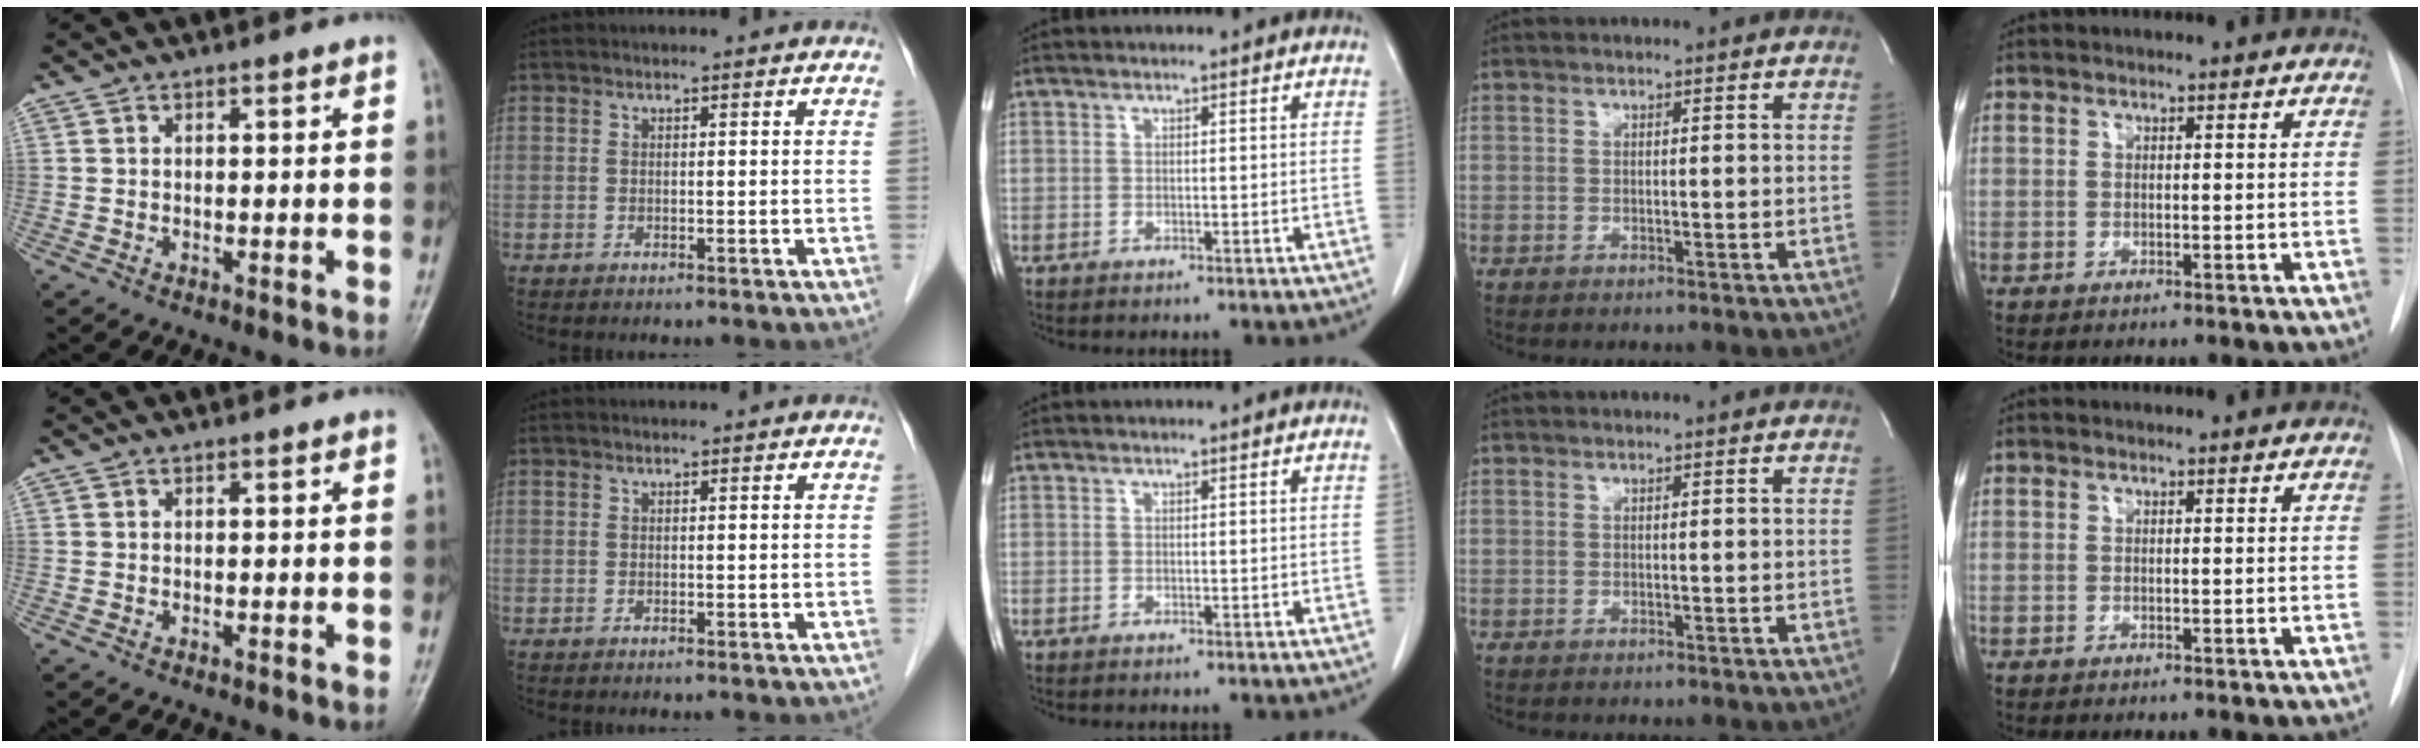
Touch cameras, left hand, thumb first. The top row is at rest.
{}